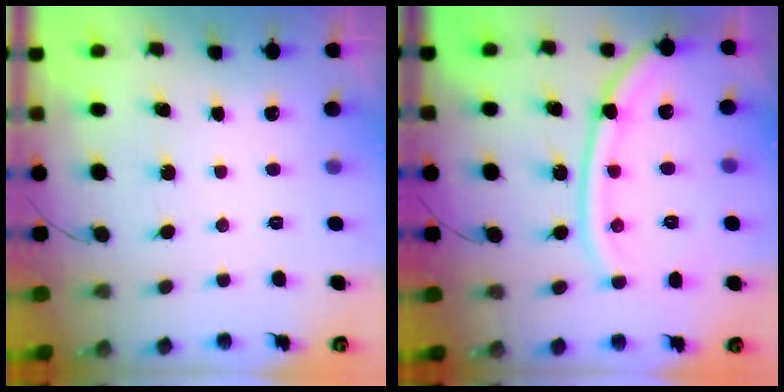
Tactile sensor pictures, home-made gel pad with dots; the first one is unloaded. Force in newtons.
{"total": 14.1, "press": 14.0, "slide": 0.8}